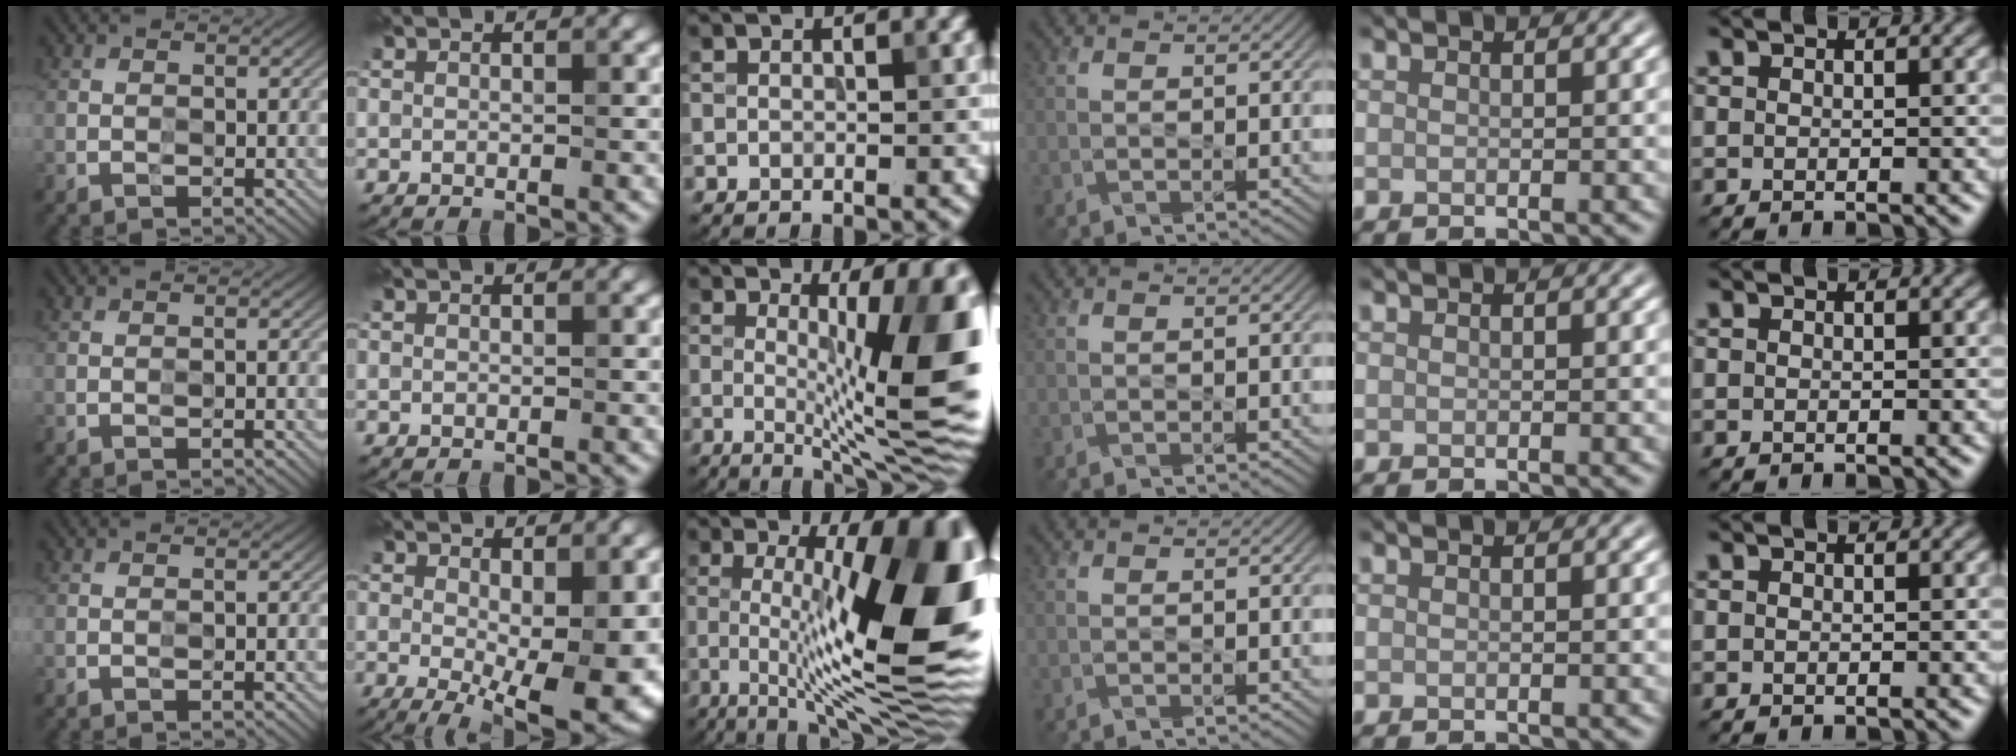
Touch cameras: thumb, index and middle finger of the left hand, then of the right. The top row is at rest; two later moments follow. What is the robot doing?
{"motion": "press", "object": "grip strengthener"}